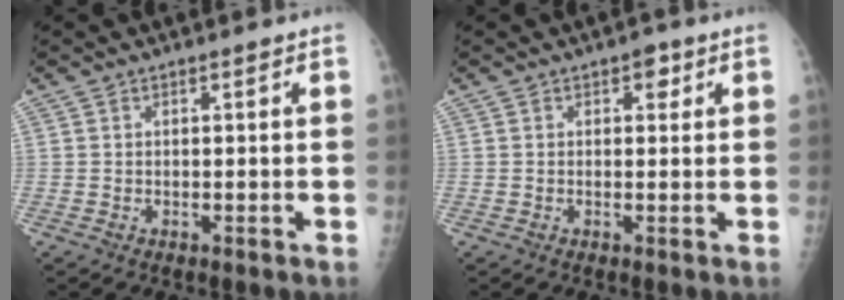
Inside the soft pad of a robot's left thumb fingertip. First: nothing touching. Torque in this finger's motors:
{"motor_torque": [0.13, 0.21, 0.27, -0.07, 0.00]}